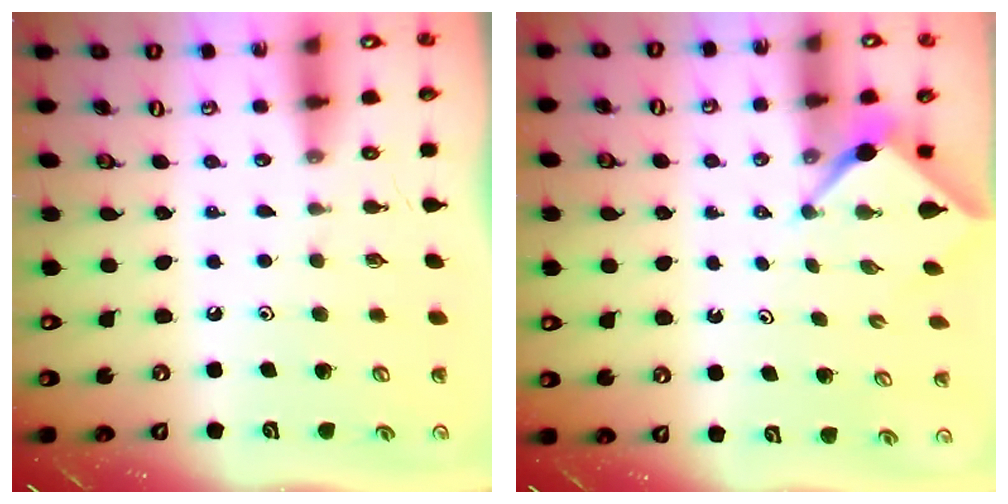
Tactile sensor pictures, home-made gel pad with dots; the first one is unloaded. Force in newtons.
{"total": 2.5, "press": 2.5, "slide": 0.3}